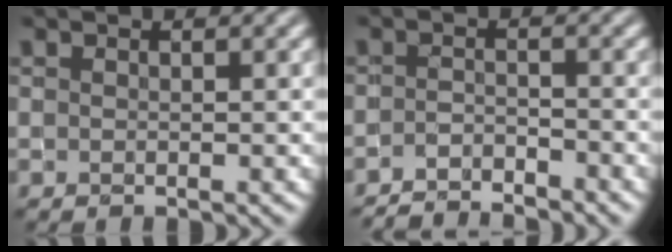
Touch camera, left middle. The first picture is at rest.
{"total": 3.3, "force": [-3.3, 0.4, 0.7], "torque": [-0.011, -0.004, -0.063]}